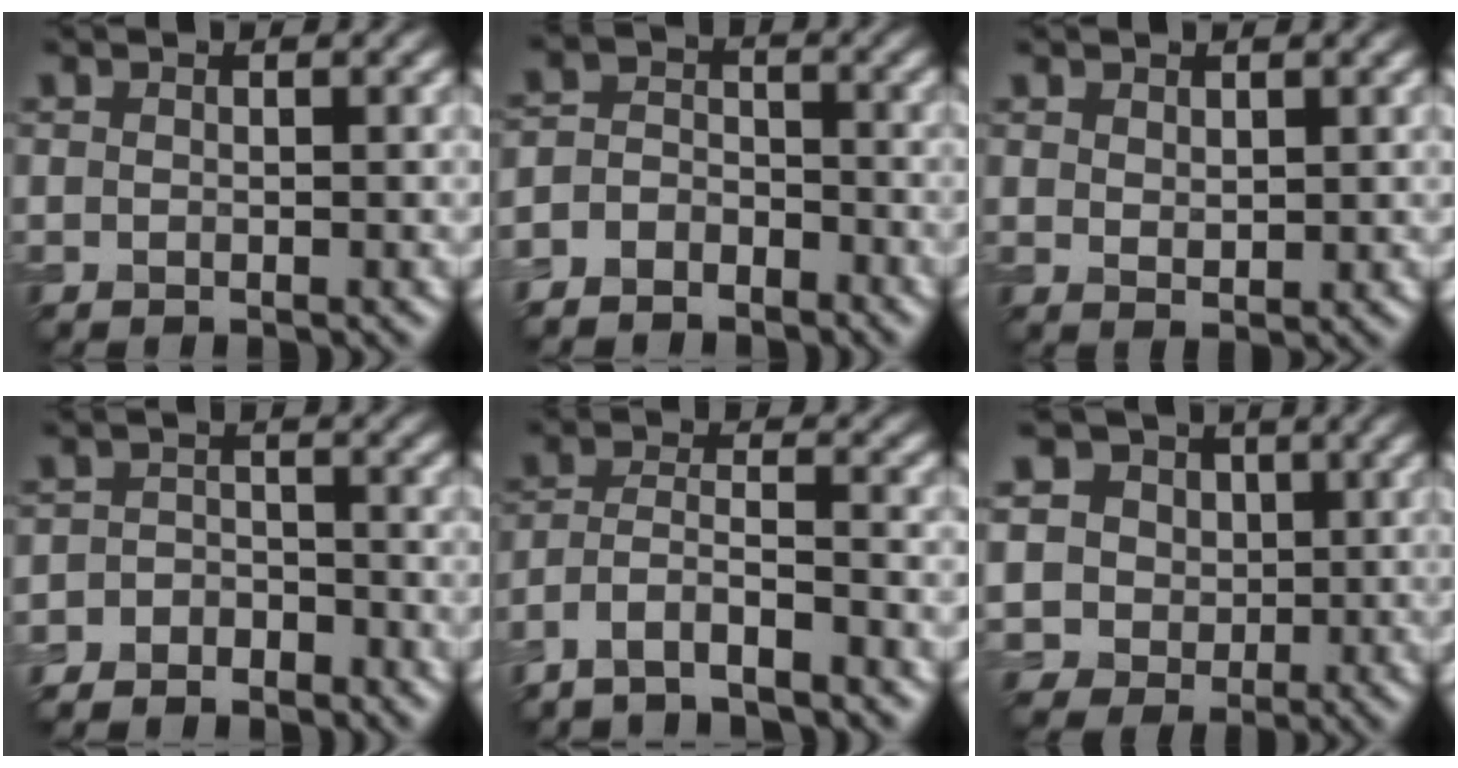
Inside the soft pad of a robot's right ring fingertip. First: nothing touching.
{"total": 3.7, "force": [-3.0, 2.1, 0.8], "torque": [-0.008, 0.006, -0.063]}
{"total": 1.2, "force": [0.8, 0.6, 0.6], "torque": [-0.012, -0.004, 0.020]}
{"total": 3.7, "force": [-3.2, 1.7, 0.6], "torque": [0.001, 0.000, -0.062]}
{"total": 4.8, "force": [-3.9, 1.0, 2.5], "torque": [-0.047, 0.000, -0.078]}
{"total": 6.9, "force": [2.0, 6.0, 2.8], "torque": [-0.055, 0.016, 0.009]}